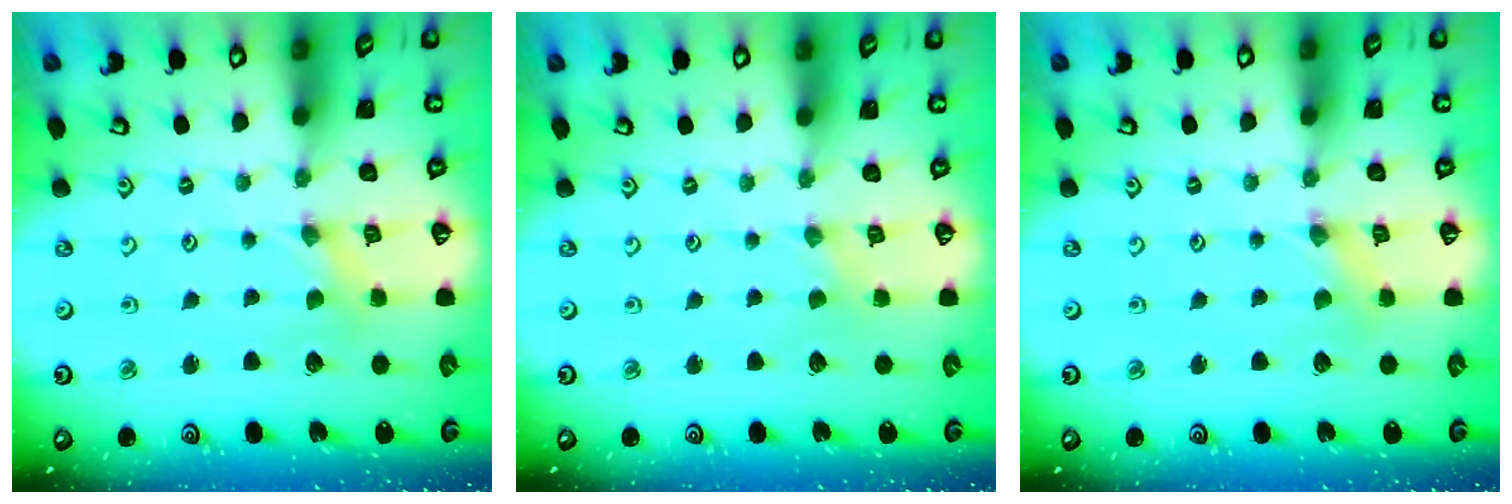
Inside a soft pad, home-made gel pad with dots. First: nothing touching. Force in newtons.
{"total": 0.0}
{"total": 0.8, "press": 0.8, "slide": 0.0}